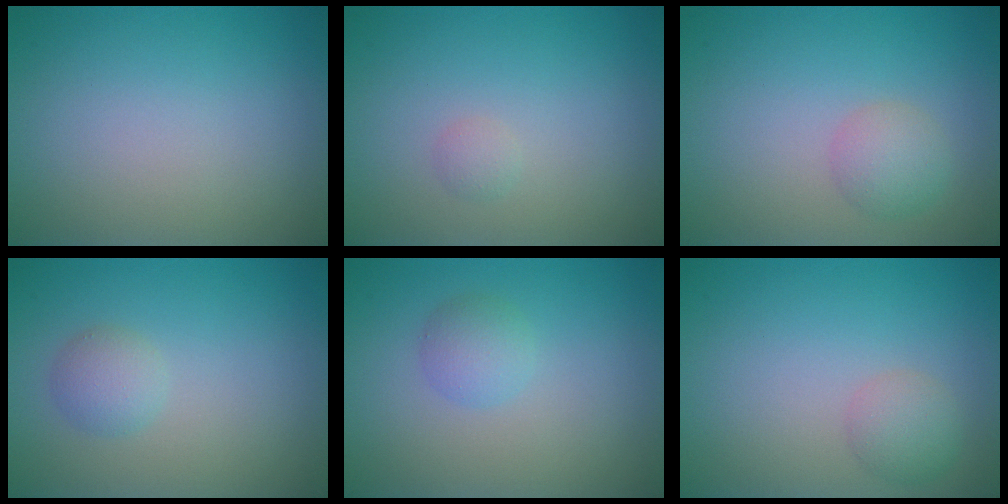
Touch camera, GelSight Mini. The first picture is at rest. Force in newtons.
{"total": 0.7, "press": 0.7, "slide": 0.0}
{"total": 2.1, "press": 2.1, "slide": 0.1}
{"total": 1.8, "press": 1.8, "slide": 0.1}
{"total": 1.9, "press": 1.9, "slide": 0.1}
{"total": 1.9, "press": 1.9, "slide": 0.1}